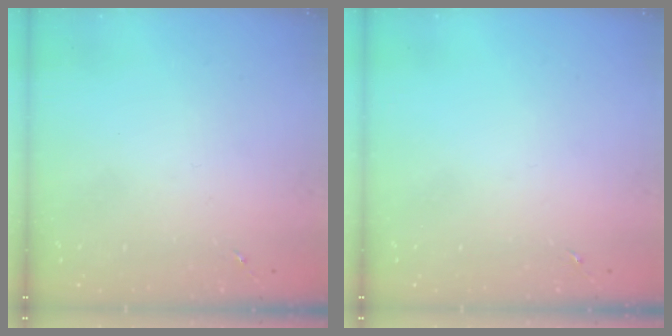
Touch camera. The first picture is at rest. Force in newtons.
{"total": 0.0}